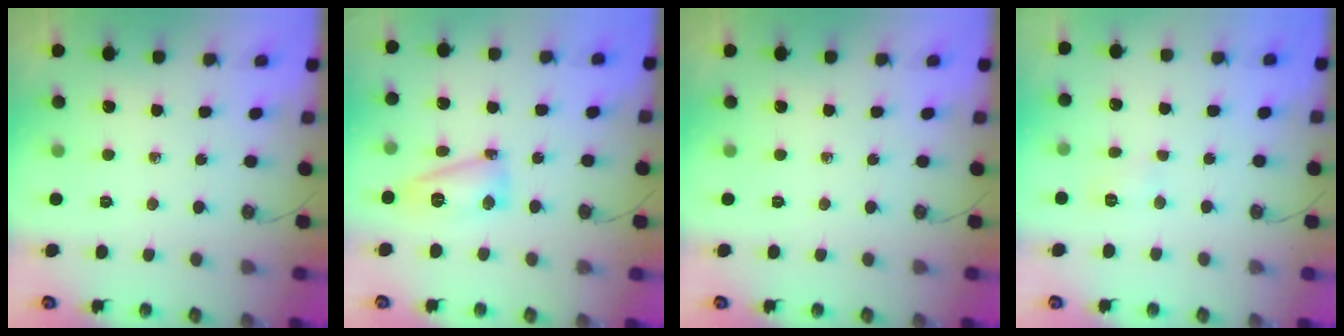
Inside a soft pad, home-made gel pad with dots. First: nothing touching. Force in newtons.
{"total": 9.4, "press": 9.2, "slide": 2.0}
{"total": 0.0}
{"total": 3.9, "press": 3.9, "slide": 0.4}